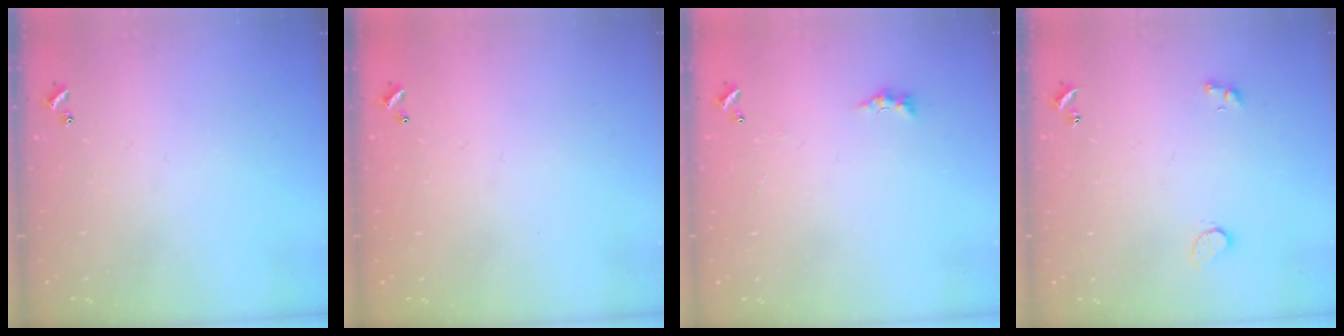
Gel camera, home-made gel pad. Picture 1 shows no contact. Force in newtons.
{"total": 2.8, "press": 2.8, "slide": 0.1}
{"total": 1.3, "press": 1.2, "slide": 0.5}
{"total": 3.9, "press": 3.7, "slide": 1.4}